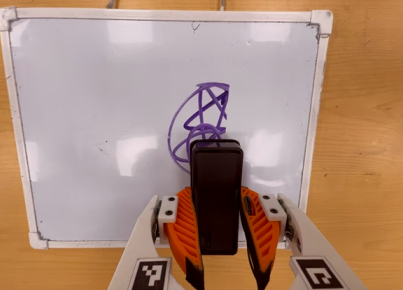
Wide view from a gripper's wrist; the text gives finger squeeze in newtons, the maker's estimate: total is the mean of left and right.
{"total": 8.5, "left": 6.3, "right": 10.7}